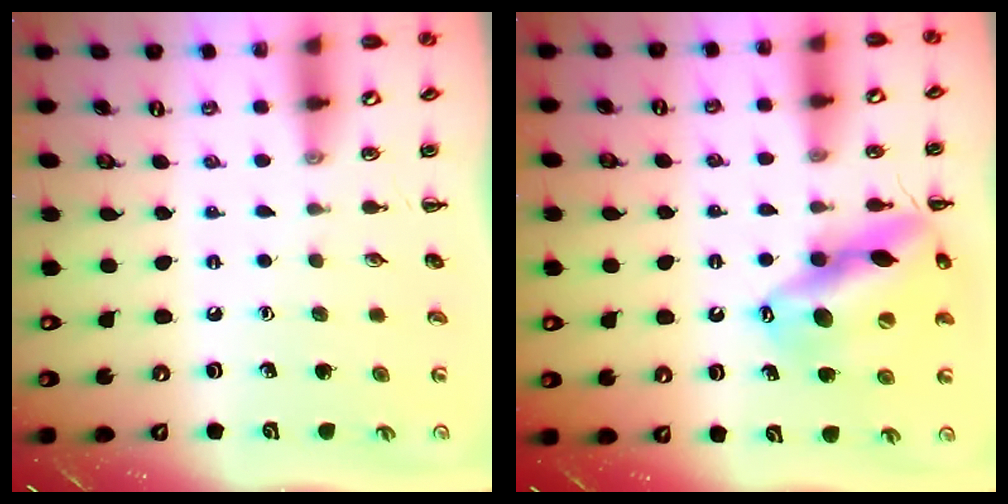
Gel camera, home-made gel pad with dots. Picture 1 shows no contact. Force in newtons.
{"total": 16.8, "press": 16.6, "slide": 2.8}